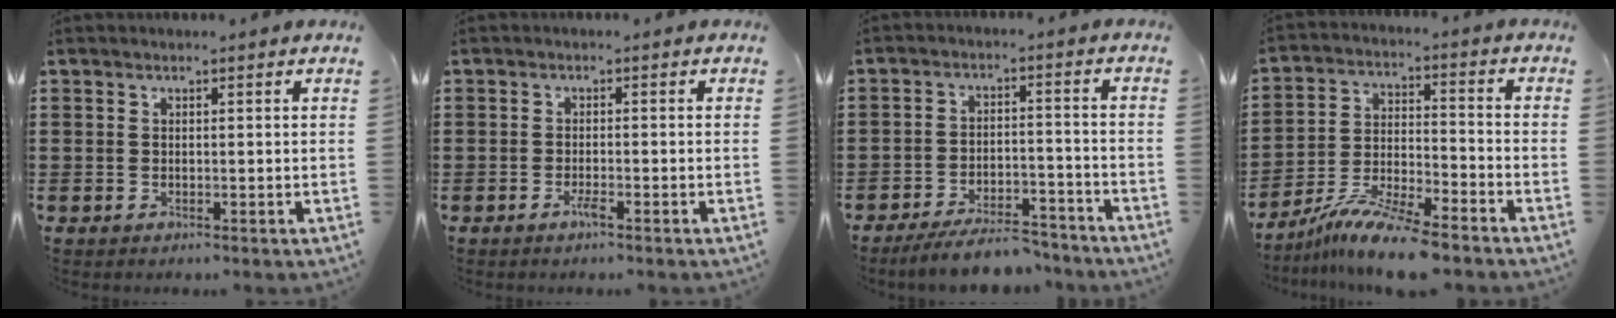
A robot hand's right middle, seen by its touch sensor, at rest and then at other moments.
{"total": 1.7, "force": [-1.0, 0.1, 1.3], "torque": [-0.031, -0.006, -0.020]}
{"total": 6.7, "force": [-6.1, 0.9, 2.6], "torque": [-0.047, 0.004, -0.116]}
{"total": 10.1, "force": [-8.8, 0.6, 4.9], "torque": [-0.097, 0.007, -0.171]}